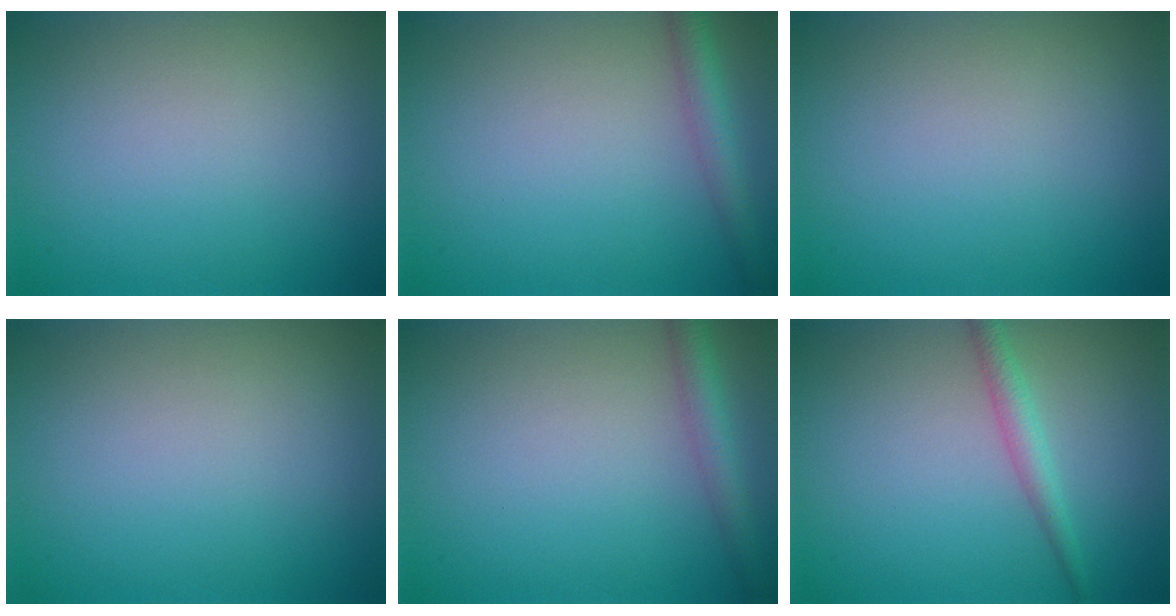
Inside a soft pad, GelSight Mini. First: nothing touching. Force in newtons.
{"total": 2.9, "press": 2.9, "slide": 0.1}
{"total": 0.0}
{"total": 0.0}
{"total": 2.9, "press": 2.9, "slide": 0.1}
{"total": 2.0, "press": 2.0, "slide": 0.0}